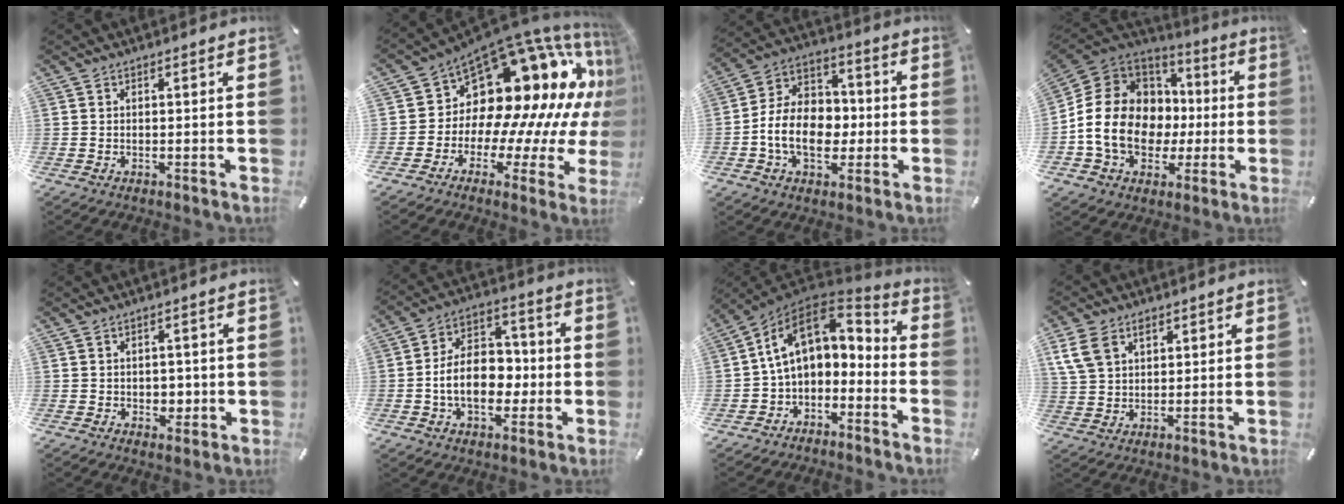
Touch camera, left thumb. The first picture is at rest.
{"total": 17.8, "force": [8.5, 11.2, 10.9], "torque": [-0.151, -0.126, 0.161]}
{"total": 13.1, "force": [-2.8, 10.1, 7.8], "torque": [-0.177, 0.017, -0.049]}
{"total": 16.8, "force": [-3.3, 14.0, 8.8], "torque": [-0.185, 0.013, -0.054]}
{"total": 2.9, "force": [-0.2, 2.6, 1.3], "torque": [-0.011, -0.003, -0.008]}
{"total": 12.8, "force": [-2.4, 9.1, 8.7], "torque": [-0.154, 0.016, -0.041]}
{"total": 12.8, "force": [2.9, 8.5, 9.1], "torque": [-0.171, -0.013, 0.053]}
{"total": 7.6, "force": [3.5, 5.8, 3.5], "torque": [-0.088, 0.002, 0.067]}